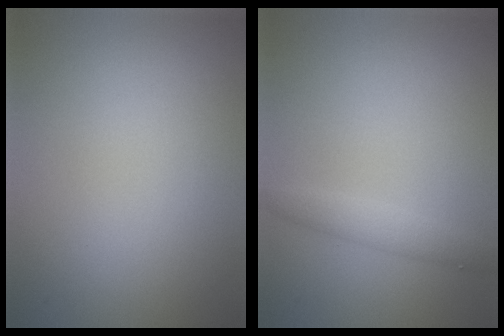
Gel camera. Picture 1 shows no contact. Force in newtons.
{"total": 1.9, "press": 1.9, "slide": 0.1}